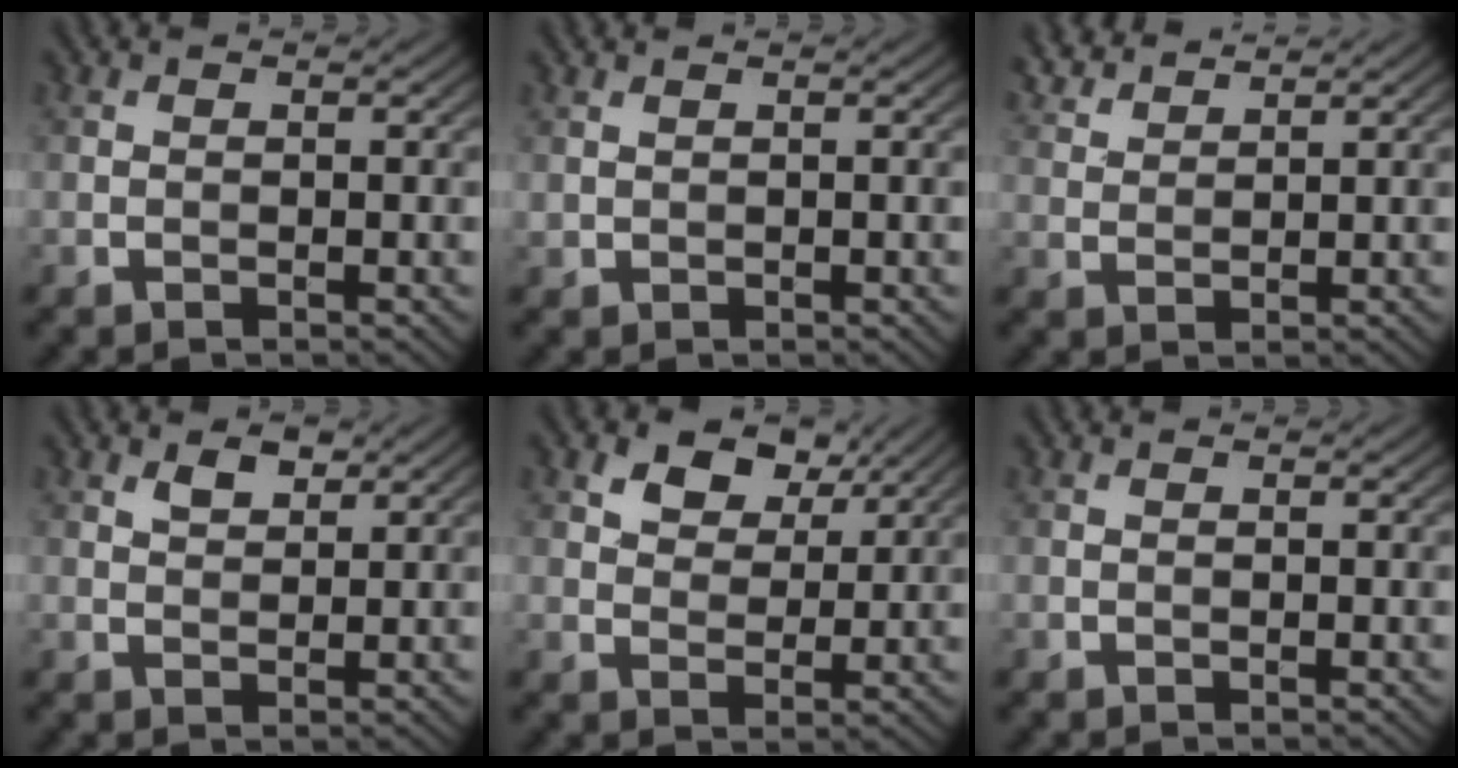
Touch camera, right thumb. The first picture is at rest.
{"total": 0.7, "force": [0.6, 0.2, 0.2], "torque": [-0.011, 0.001, 0.018]}
{"total": 4.1, "force": [3.8, 0.7, 1.6], "torque": [-0.044, 0.007, 0.079]}
{"total": 1.8, "force": [1.2, 0.8, 1.0], "torque": [-0.020, 0.000, 0.024]}
{"total": 5.9, "force": [3.6, 3.5, 3.1], "torque": [-0.061, -0.002, 0.062]}
{"total": 0.0}